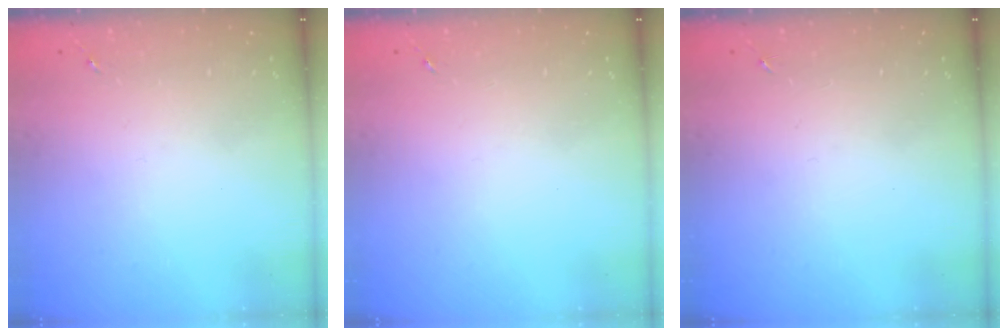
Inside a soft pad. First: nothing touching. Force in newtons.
{"total": 0.0}
{"total": 0.0}